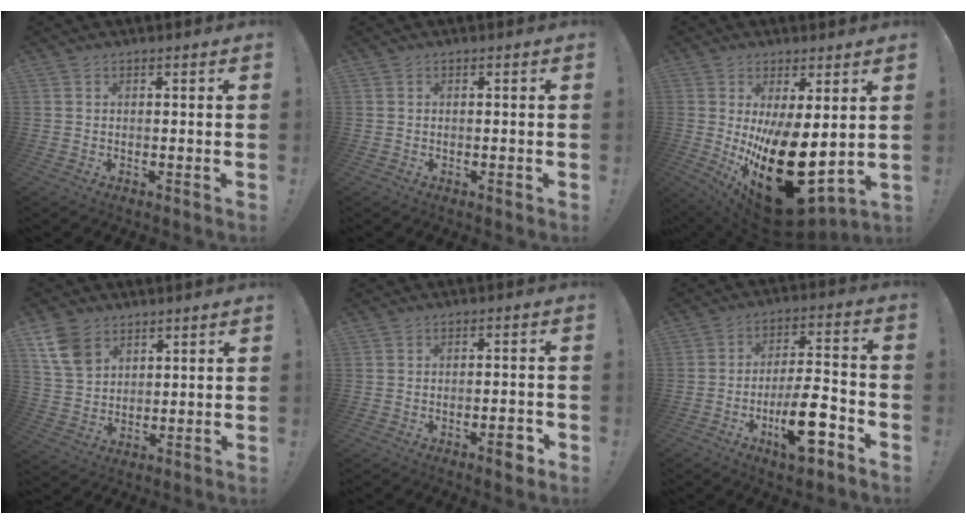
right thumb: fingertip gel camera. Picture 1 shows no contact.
{"total": 0.6, "force": [-0.4, 0.0, 0.4], "torque": [-0.006, -0.002, -0.007]}
{"total": 22.7, "force": [-2.5, 10.5, 20.0], "torque": [-0.297, -0.026, -0.011]}
{"total": 10.2, "force": [5.8, 7.0, 4.6], "torque": [-0.089, -0.021, 0.117]}
{"total": 4.7, "force": [-2.4, 1.2, 3.8], "torque": [-0.046, 0.006, -0.038]}
{"total": 15.7, "force": [-7.0, 5.4, 13.0], "torque": [-0.199, 0.034, -0.111]}